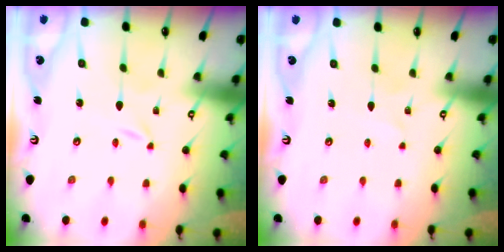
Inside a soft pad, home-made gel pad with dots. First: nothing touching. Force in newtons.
{"total": 1.6, "press": 1.6, "slide": 0.1}